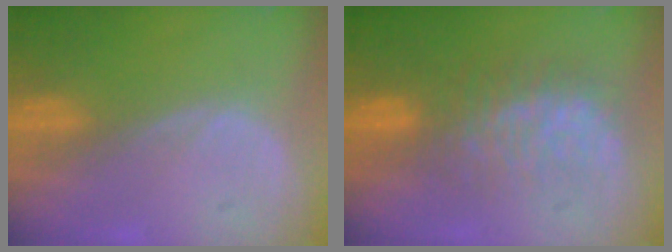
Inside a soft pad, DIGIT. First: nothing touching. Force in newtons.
{"total": 7.8, "press": 7.6, "slide": 2.0}